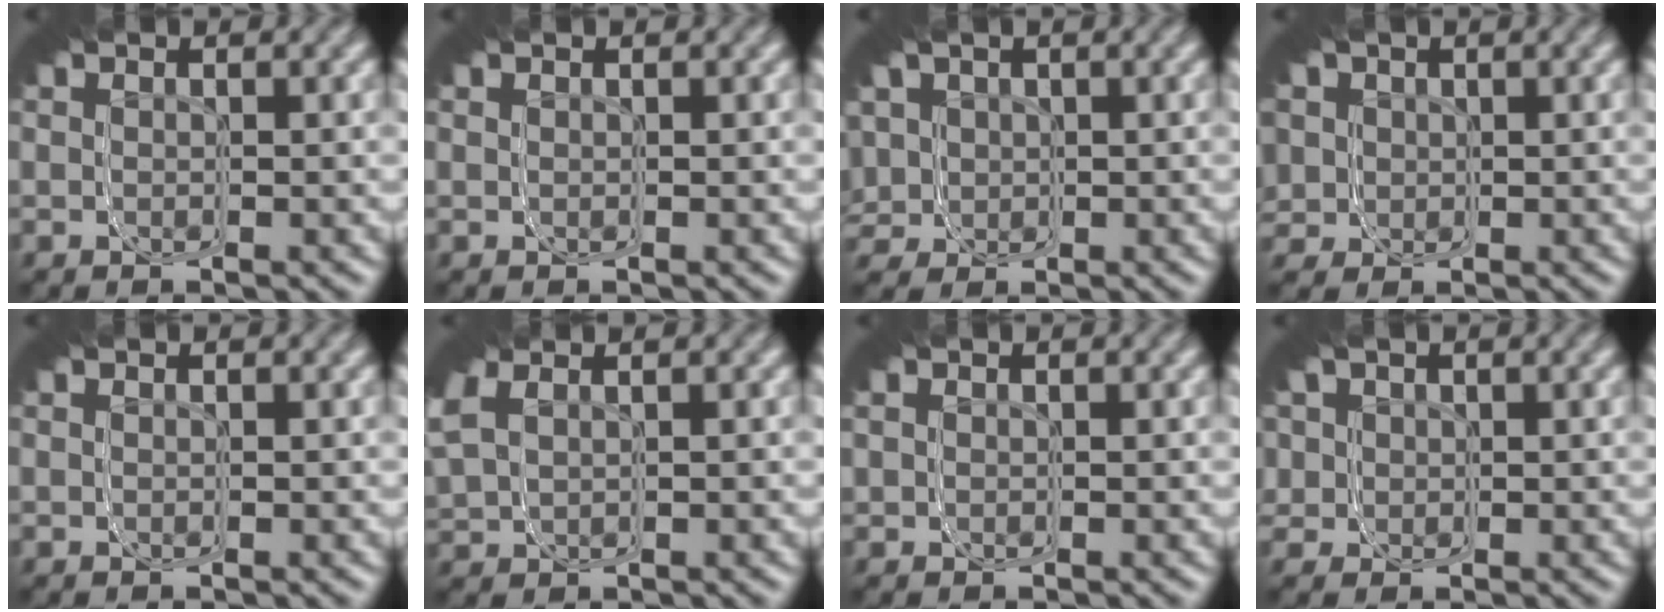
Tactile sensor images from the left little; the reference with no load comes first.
{"total": 0.0}
{"total": 7.5, "force": [-0.6, 6.8, 3.1], "torque": [-0.073, -0.024, -0.014]}
{"total": 9.6, "force": [0.1, 8.5, 4.6], "torque": [-0.094, -0.020, -0.007]}
{"total": 0.0}
{"total": 4.7, "force": [1.0, 3.7, 2.7], "torque": [-0.073, 0.005, 0.011]}
{"total": 1.4, "force": [-0.1, 1.3, 0.4], "torque": [-0.010, -0.007, -0.002]}
{"total": 6.3, "force": [0.2, 5.6, 3.0], "torque": [-0.065, -0.019, 0.000]}